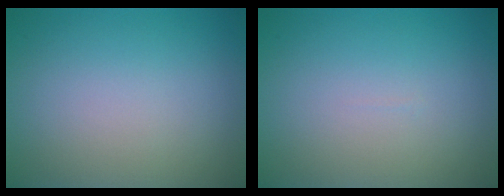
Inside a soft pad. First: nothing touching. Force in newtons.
{"total": 0.0}